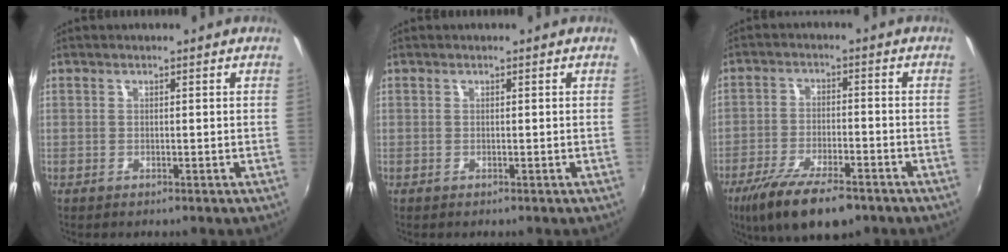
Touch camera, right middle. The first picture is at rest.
{"total": 0.0}
{"total": 13.5, "force": [-9.3, 4.2, 8.8], "torque": [-0.187, -0.034, -0.159]}